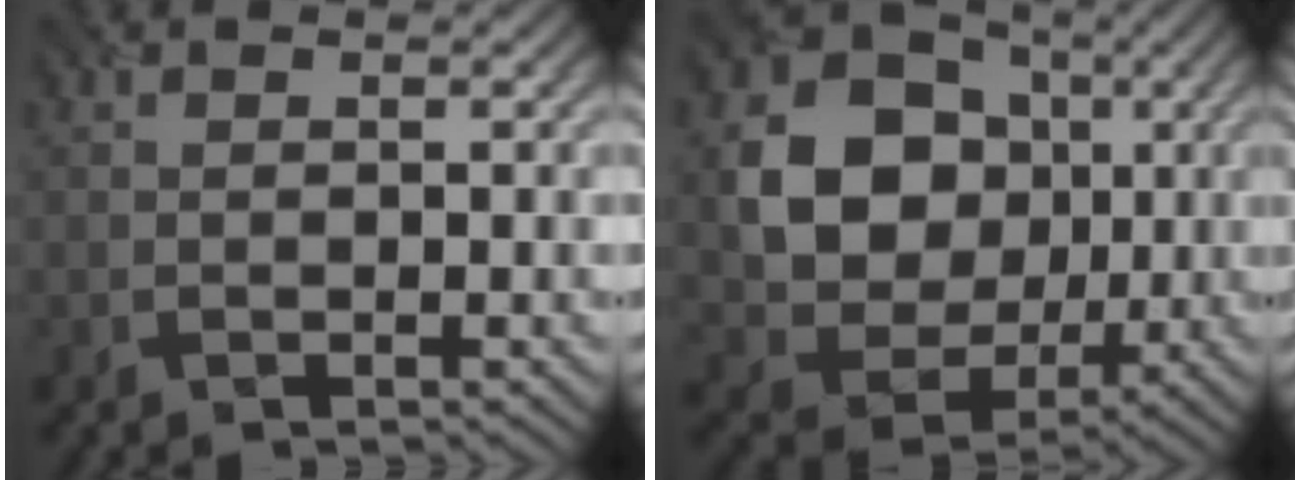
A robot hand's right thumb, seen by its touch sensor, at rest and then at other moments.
{"total": 11.7, "force": [1.5, 10.0, 5.9], "torque": [-0.128, -0.001, 0.020]}